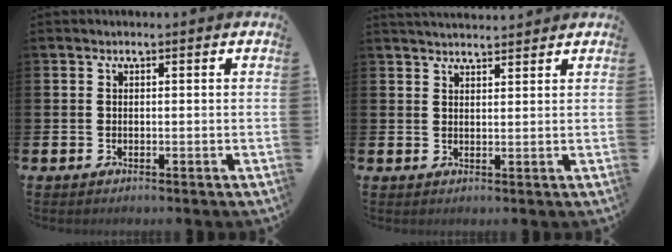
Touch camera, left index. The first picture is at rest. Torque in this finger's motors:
{"motor_torque": [0.02, -2.12, 0.03, 0.01]}